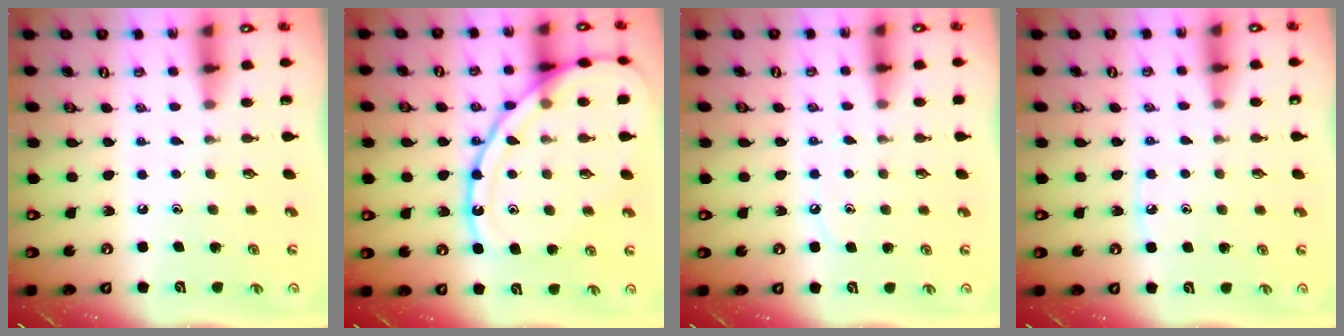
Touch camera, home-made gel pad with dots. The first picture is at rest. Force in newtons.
{"total": 18.8, "press": 18.7, "slide": 2.0}
{"total": 4.7, "press": 4.7, "slide": 0.6}
{"total": 3.4, "press": 3.4, "slide": 0.5}